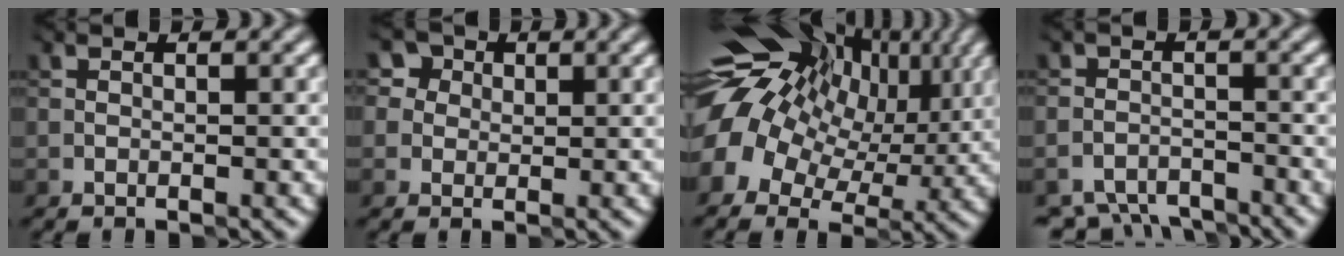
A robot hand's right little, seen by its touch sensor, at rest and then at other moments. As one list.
[{"total": 2.4, "force": [0.9, 2.2, 0.2], "torque": [0.034, 0.007, -0.011]}, {"total": 13.3, "force": [2.8, 10.0, 8.3], "torque": [-0.145, 0.010, 0.056]}, {"total": 5.8, "force": [-5.1, 2.3, 1.4], "torque": [-0.021, -0.019, -0.093]}]